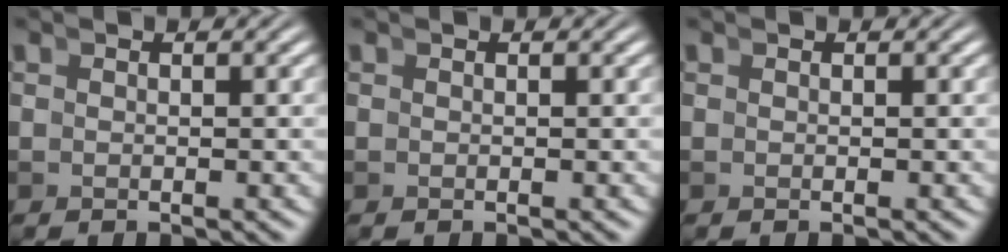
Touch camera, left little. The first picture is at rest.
{"total": 0.0}
{"total": 0.0}